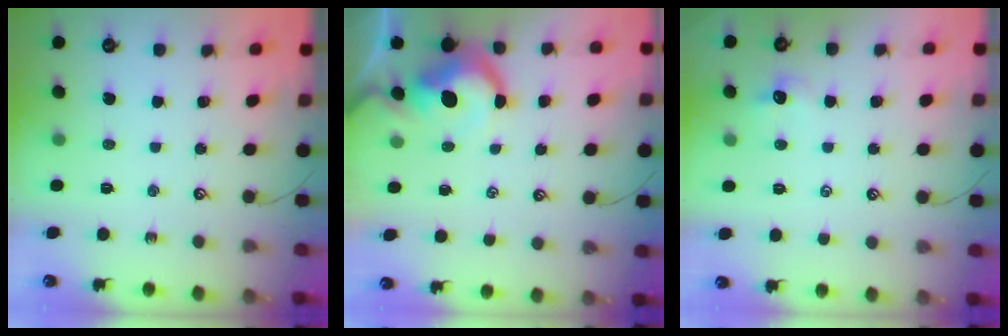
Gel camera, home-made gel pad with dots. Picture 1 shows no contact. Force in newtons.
{"total": 5.4, "press": 5.3, "slide": 0.9}
{"total": 0.9, "press": 0.6, "slide": 0.6}